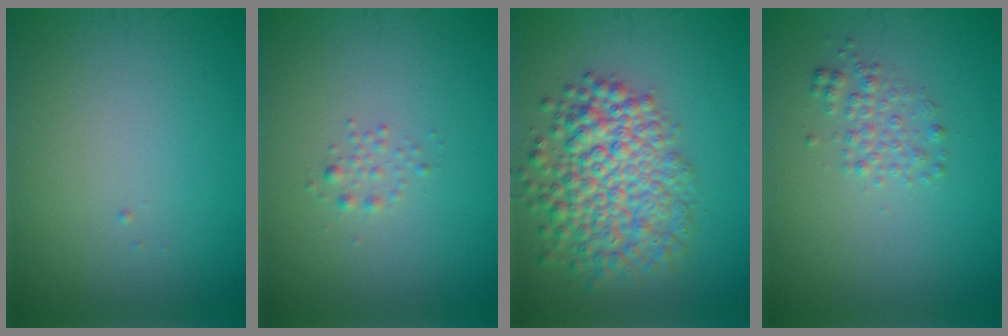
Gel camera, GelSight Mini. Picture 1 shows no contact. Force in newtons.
{"total": 0.9, "press": 0.9, "slide": 0.0}
{"total": 7.3, "press": 7.3, "slide": 0.3}
{"total": 1.8, "press": 1.8, "slide": 0.0}